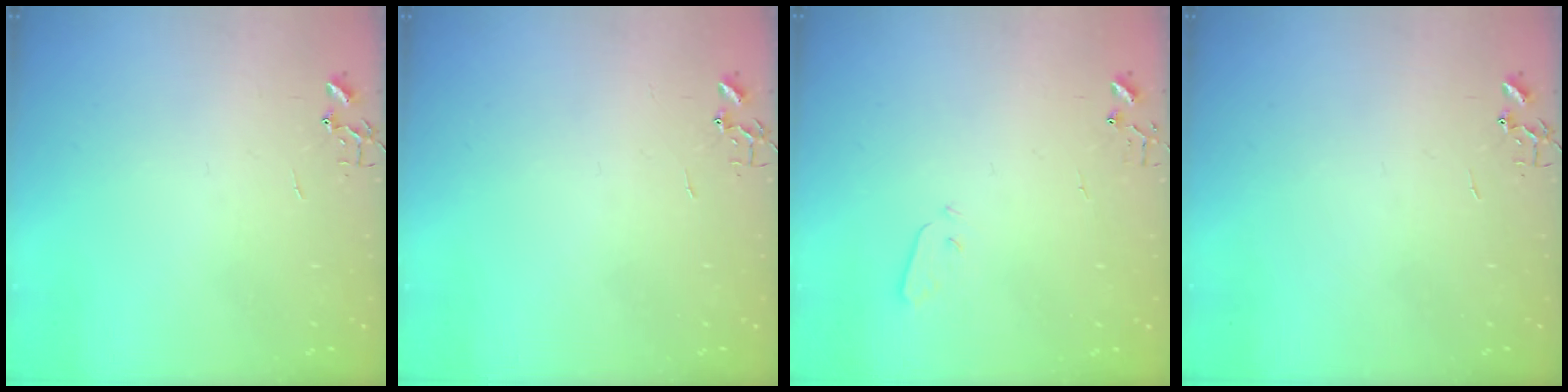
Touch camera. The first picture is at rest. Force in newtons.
{"total": 0.0}
{"total": 3.2, "press": 3.2, "slide": 0.1}
{"total": 0.0}